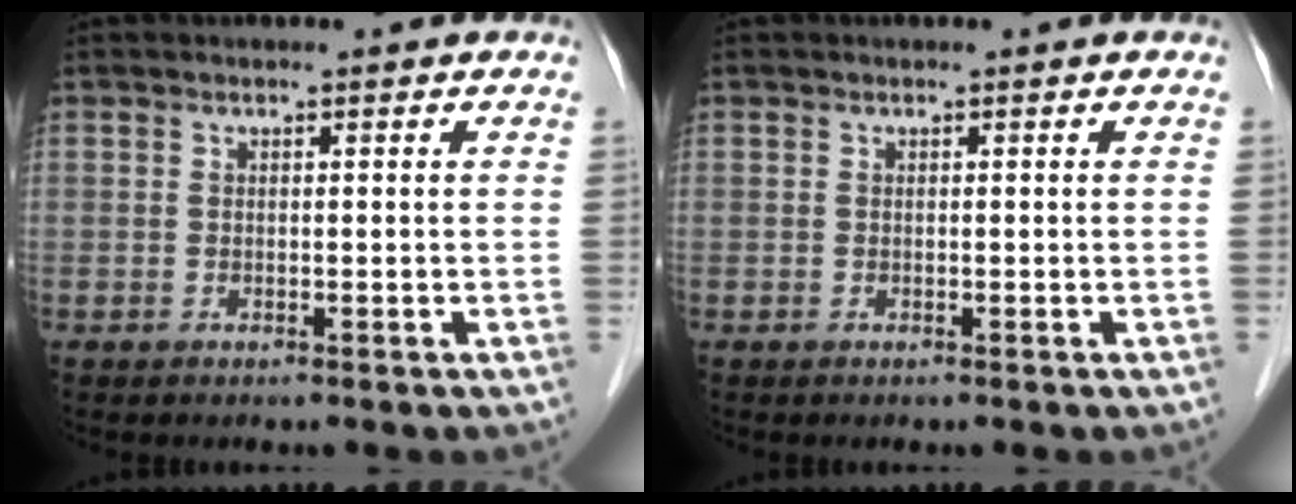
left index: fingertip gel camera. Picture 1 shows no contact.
{"total": 0.0}